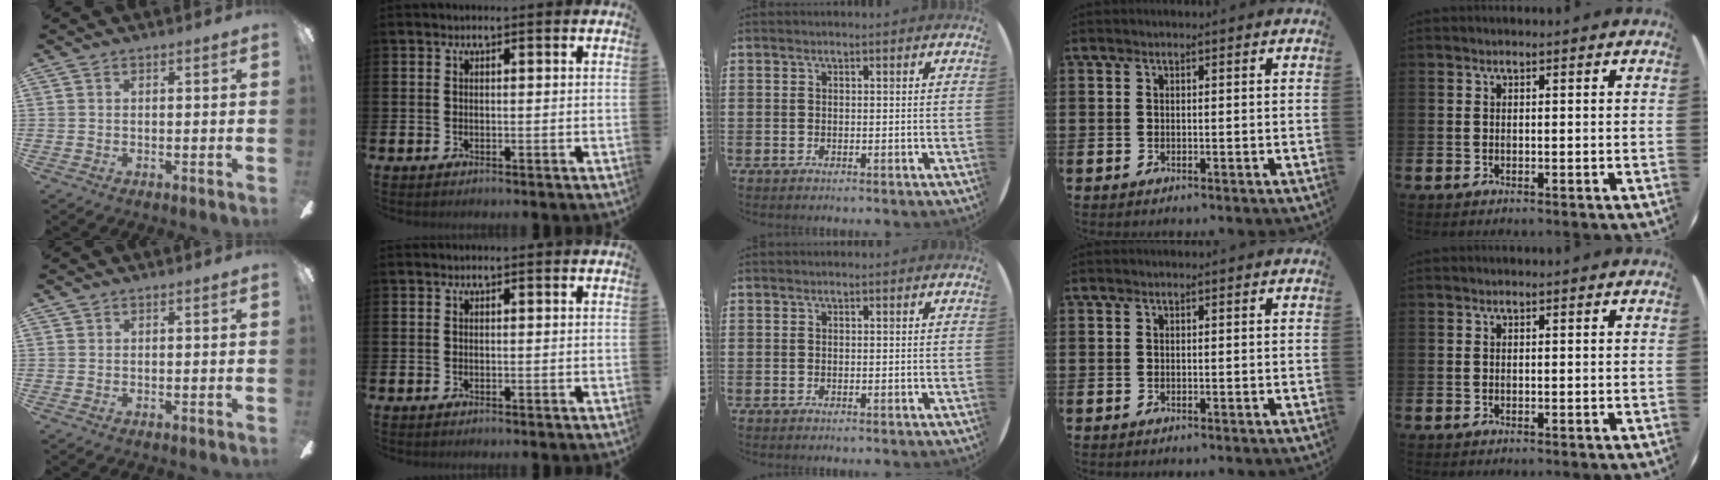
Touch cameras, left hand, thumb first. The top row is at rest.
{}